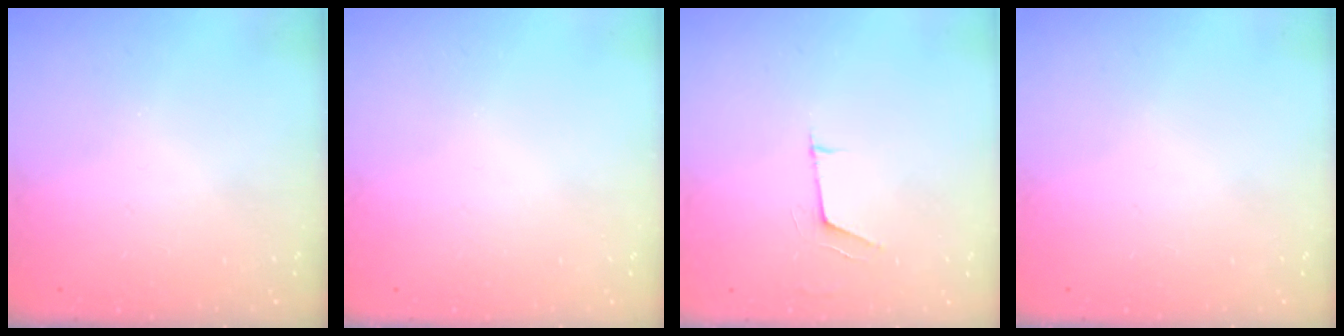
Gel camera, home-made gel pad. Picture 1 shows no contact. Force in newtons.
{"total": 0.0}
{"total": 4.4, "press": 4.3, "slide": 0.7}
{"total": 0.0}